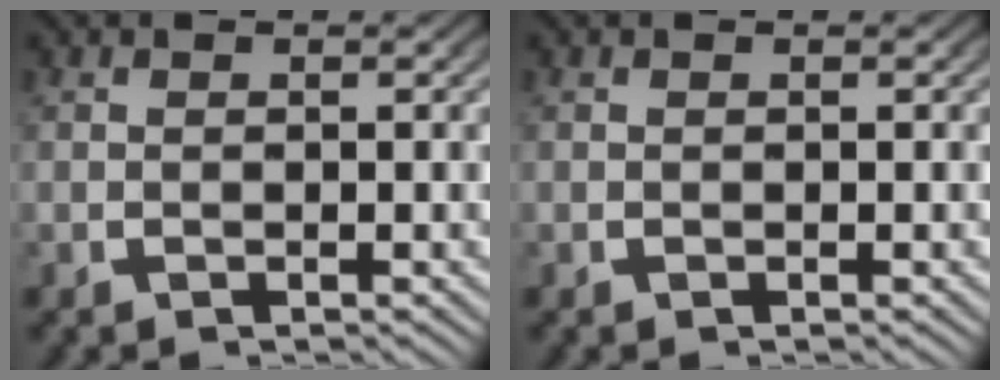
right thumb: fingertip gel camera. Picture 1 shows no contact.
{"total": 0.0}